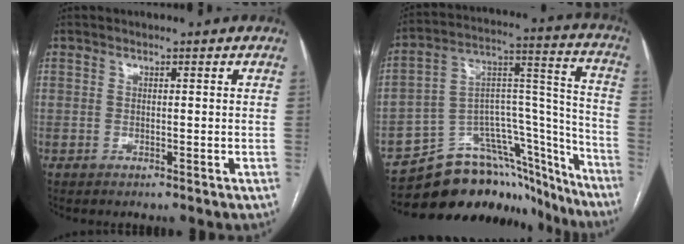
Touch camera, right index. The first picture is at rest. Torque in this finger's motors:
{"motor_torque": [-0.08, -0.94, -1.05, -0.21]}